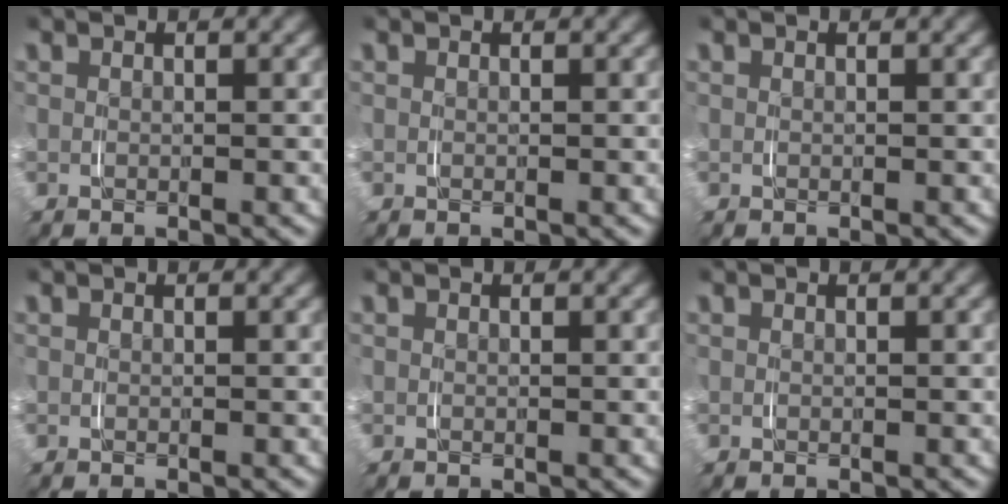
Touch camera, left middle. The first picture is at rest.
{"total": 0.0}
{"total": 0.0}
{"total": 0.0}
{"total": 0.0}
{"total": 0.0}